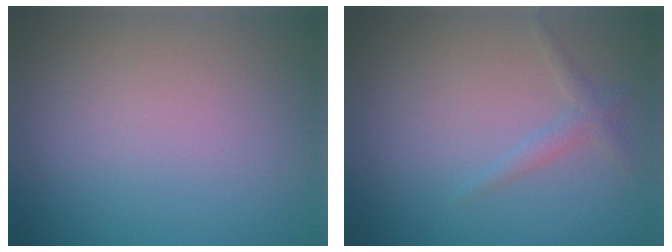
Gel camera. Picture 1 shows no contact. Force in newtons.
{"total": 1.2, "press": 1.2, "slide": 0.1}